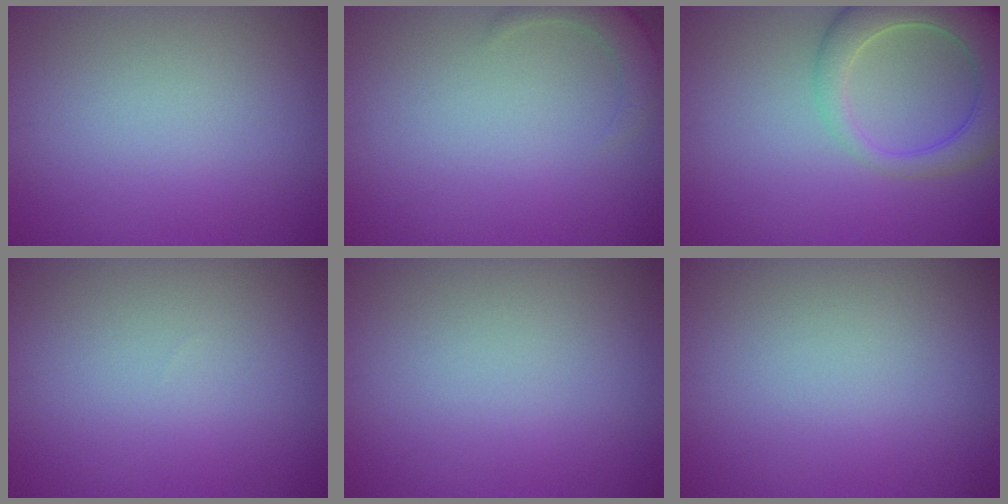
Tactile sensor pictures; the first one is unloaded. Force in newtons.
{"total": 2.3, "press": 2.3, "slide": 0.4}
{"total": 7.4, "press": 7.4, "slide": 0.7}
{"total": 0.0}
{"total": 0.0}
{"total": 0.0}